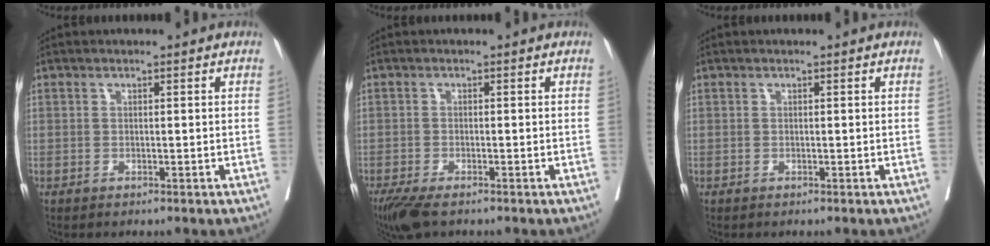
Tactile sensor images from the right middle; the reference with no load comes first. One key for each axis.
{"total": 5.2, "fx": -3.9, "fy": 1.3, "fz": 3.2, "tx": -0.055, "ty": -0.013, "tz": -0.067}
{"total": 0.0}